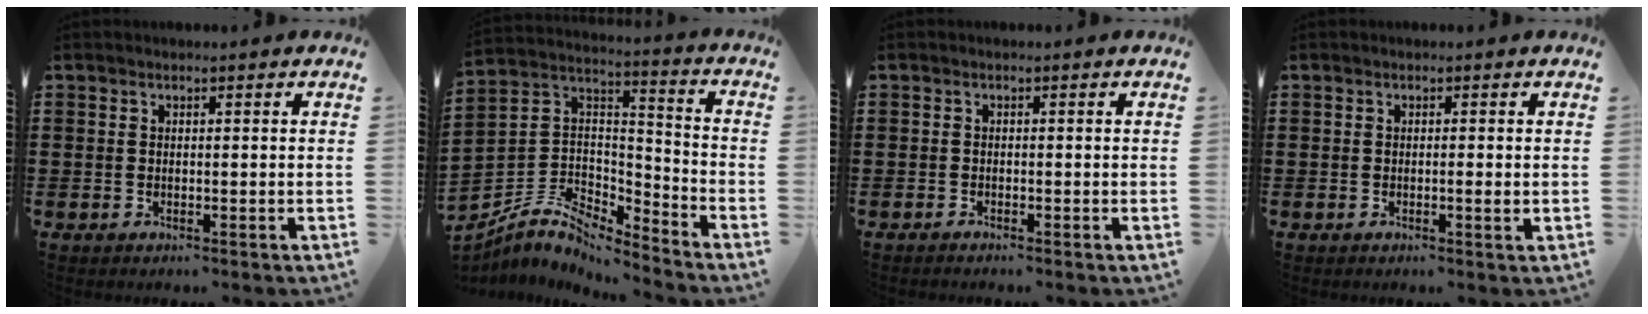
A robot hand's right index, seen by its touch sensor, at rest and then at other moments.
{"total": 6.4, "force": [-5.2, 2.8, 2.5], "torque": [-0.071, -0.005, -0.109]}
{"total": 0.6, "force": [-0.6, 0.0, 0.1], "torque": [-0.003, -0.001, -0.013]}
{"total": 1.2, "force": [-0.3, 0.0, 1.1], "torque": [-0.020, -0.004, -0.005]}